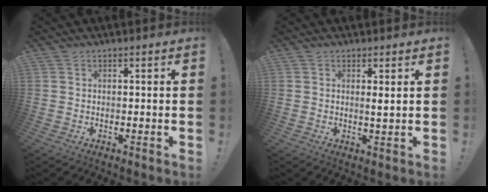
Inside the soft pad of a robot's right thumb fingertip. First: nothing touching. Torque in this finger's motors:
{"motor_torque": [-0.08, 0.16, 0.06, 0.22, 0.02]}